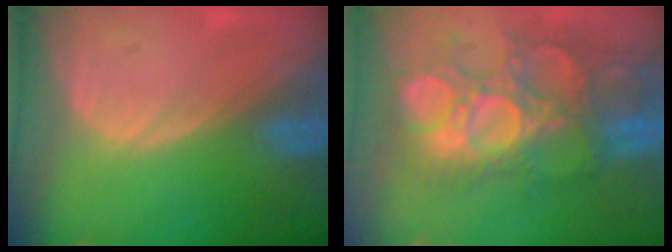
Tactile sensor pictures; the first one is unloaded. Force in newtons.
{"total": 11.8, "press": 11.2, "slide": 3.7}